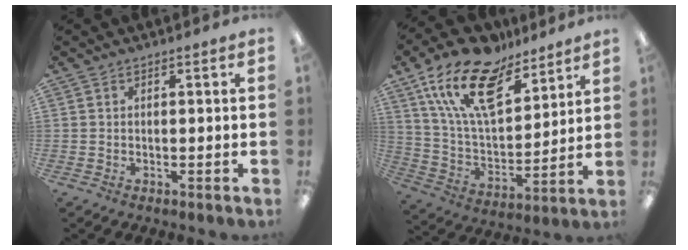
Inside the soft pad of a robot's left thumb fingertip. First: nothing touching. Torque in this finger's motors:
{"motor_torque": [0.40, 0.40, 1.33, -1.44, 0.41]}